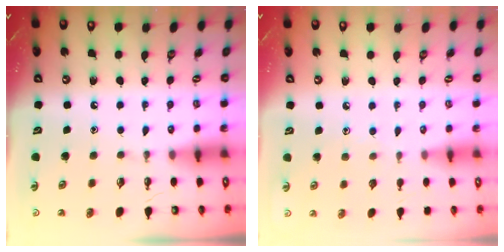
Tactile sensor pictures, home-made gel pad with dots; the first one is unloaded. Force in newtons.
{"total": 2.9, "press": 2.8, "slide": 0.2}